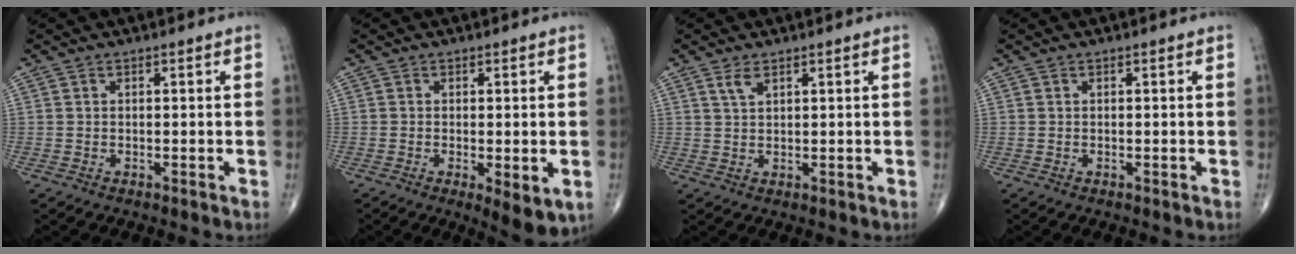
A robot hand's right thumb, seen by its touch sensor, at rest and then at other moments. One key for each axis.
{"total": 6.0, "fx": -1.6, "fy": 1.9, "fz": 5.5, "tx": -0.080, "ty": -0.018, "tz": -0.021}
{"total": 2.2, "fx": 1.4, "fy": 0.9, "fz": 1.5, "tx": -0.031, "ty": -0.002, "tz": 0.033}
{"total": 0.0}